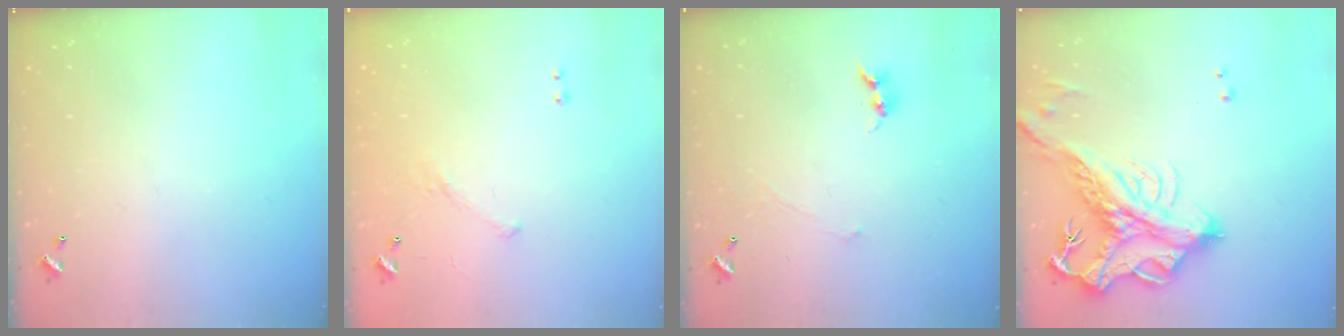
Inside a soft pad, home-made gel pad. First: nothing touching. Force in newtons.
{"total": 5.9, "press": 5.9, "slide": 0.8}
{"total": 1.0, "press": 0.8, "slide": 0.6}
{"total": 11.6, "press": 11.4, "slide": 2.4}